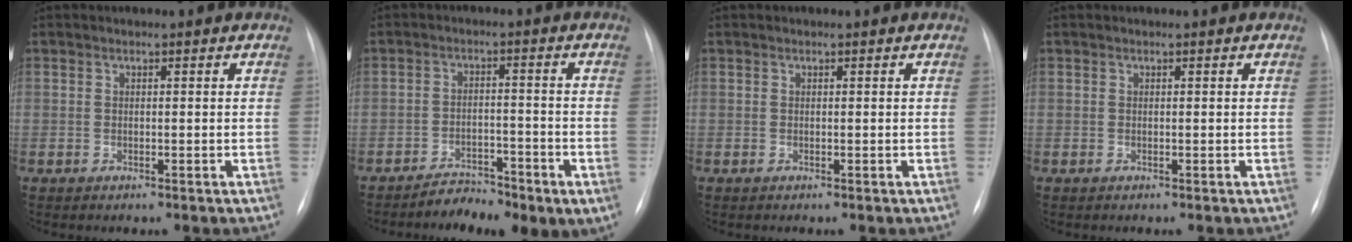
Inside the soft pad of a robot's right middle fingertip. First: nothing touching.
{"total": 6.6, "force": [-4.5, 2.6, 4.1], "torque": [-0.065, 0.007, -0.069]}
{"total": 0.0}
{"total": 0.0}